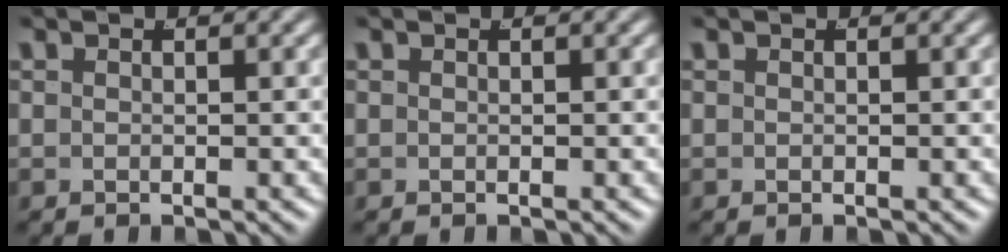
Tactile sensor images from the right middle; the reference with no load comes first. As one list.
[{"total": 0.0}, {"total": 0.0}]